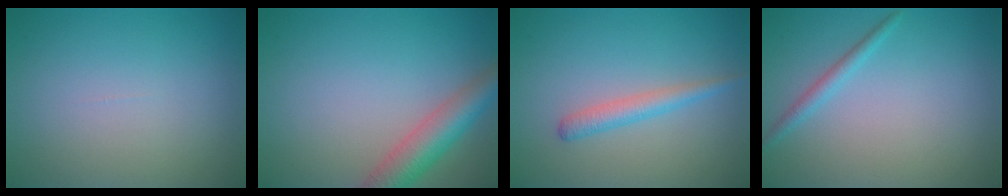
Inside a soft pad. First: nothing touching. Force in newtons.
{"total": 4.8, "press": 4.7, "slide": 0.3}
{"total": 2.0, "press": 2.0, "slide": 0.0}
{"total": 1.4, "press": 1.4, "slide": 0.1}